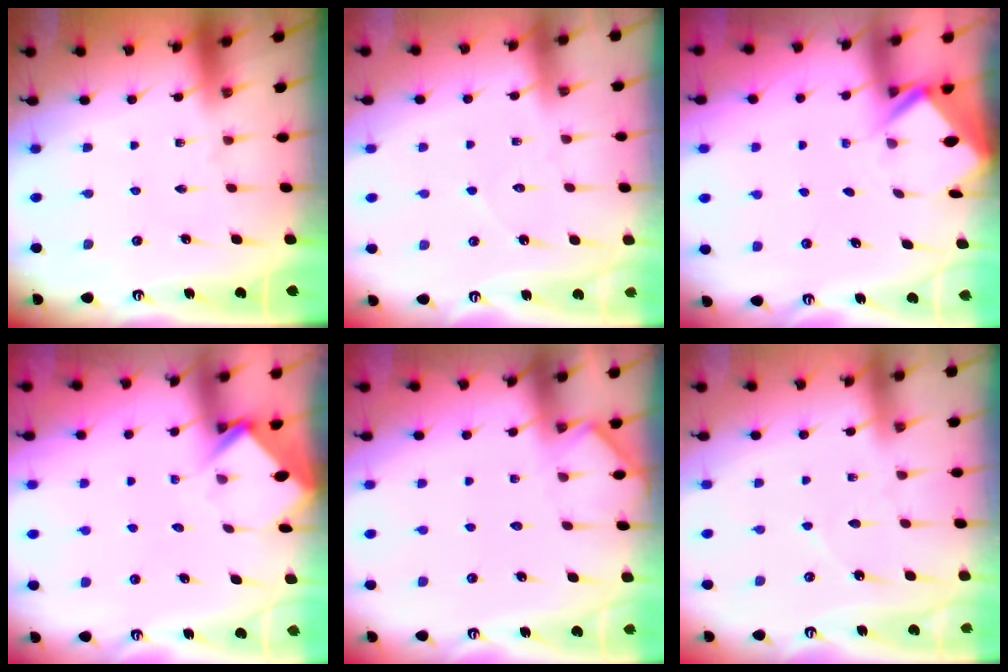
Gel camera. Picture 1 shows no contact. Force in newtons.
{"total": 3.7, "press": 3.7, "slide": 0.3}
{"total": 2.4, "press": 2.4, "slide": 0.1}
{"total": 3.8, "press": 3.8, "slide": 0.2}
{"total": 3.9, "press": 3.9, "slide": 0.5}
{"total": 3.3, "press": 3.3, "slide": 0.3}